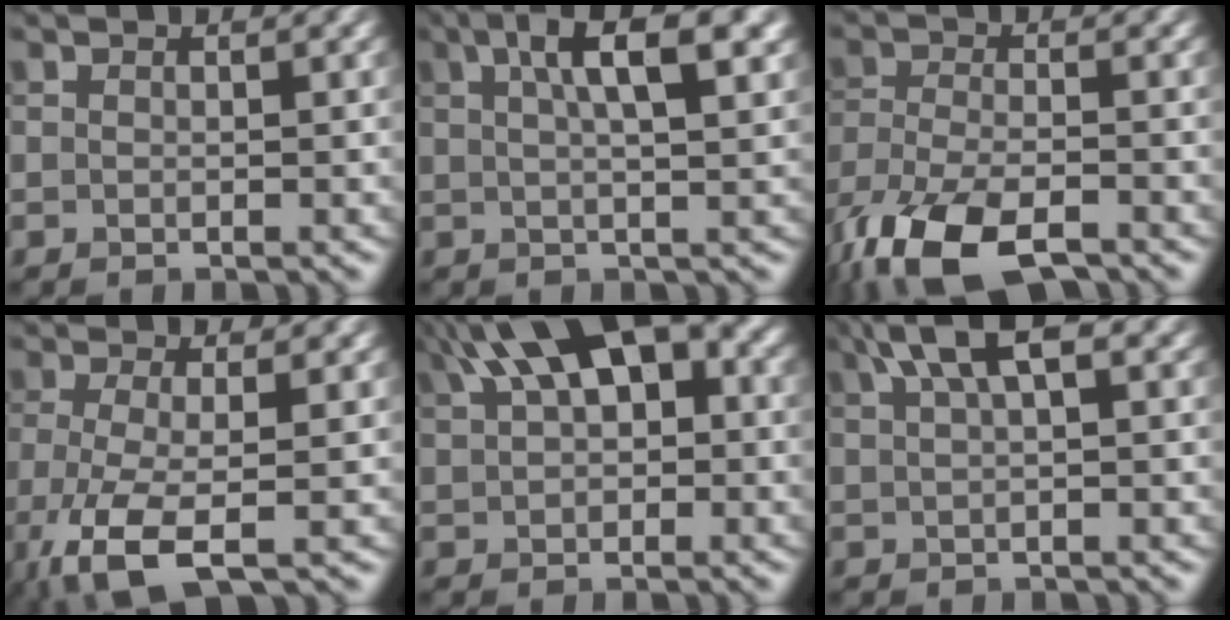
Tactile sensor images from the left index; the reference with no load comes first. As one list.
[{"total": 7.1, "force": [2.9, 2.0, 6.2], "torque": [-0.077, 0.016, 0.035]}, {"total": 10.4, "force": [-7.1, 4.0, 6.4], "torque": [-0.136, -0.035, -0.131]}, {"total": 5.6, "force": [-2.4, 1.5, 4.8], "torque": [-0.103, -0.013, -0.051]}, {"total": 10.3, "force": [4.0, 5.2, 7.9], "torque": [-0.131, 0.029, 0.063]}, {"total": 5.0, "force": [2.6, 1.4, 4.1], "torque": [-0.068, 0.018, 0.042]}]